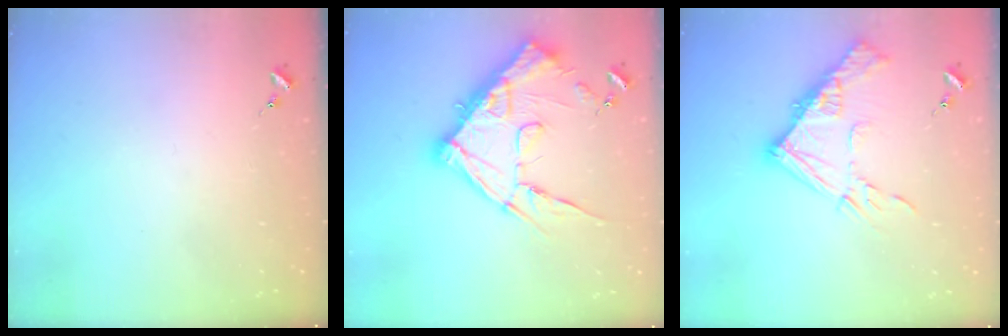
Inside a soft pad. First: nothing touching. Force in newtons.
{"total": 19.4, "press": 19.4, "slide": 1.0}
{"total": 14.5, "press": 14.4, "slide": 1.6}